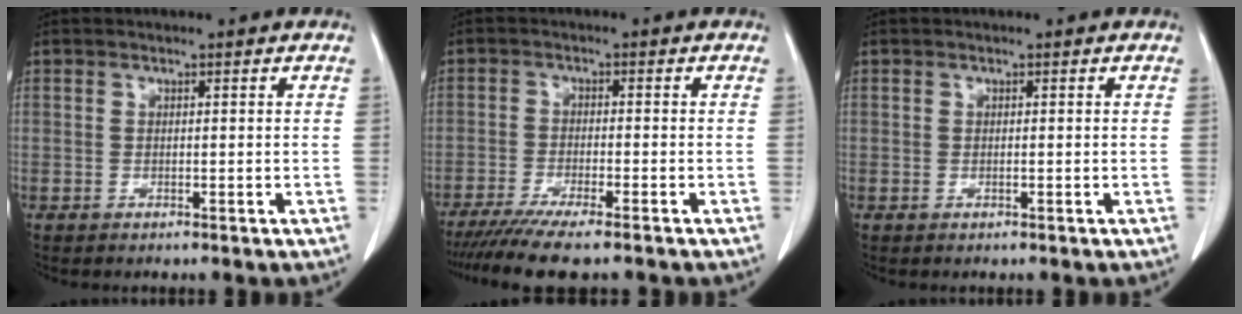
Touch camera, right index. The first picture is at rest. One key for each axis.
{"total": 10.3, "fx": -8.3, "fy": 1.2, "fz": 6.0, "tx": -0.095, "ty": -0.018, "tz": -0.130}
{"total": 0.5, "fx": -0.1, "fy": 0.3, "fz": 0.4, "tx": -0.012, "ty": 0.002, "tz": -0.002}